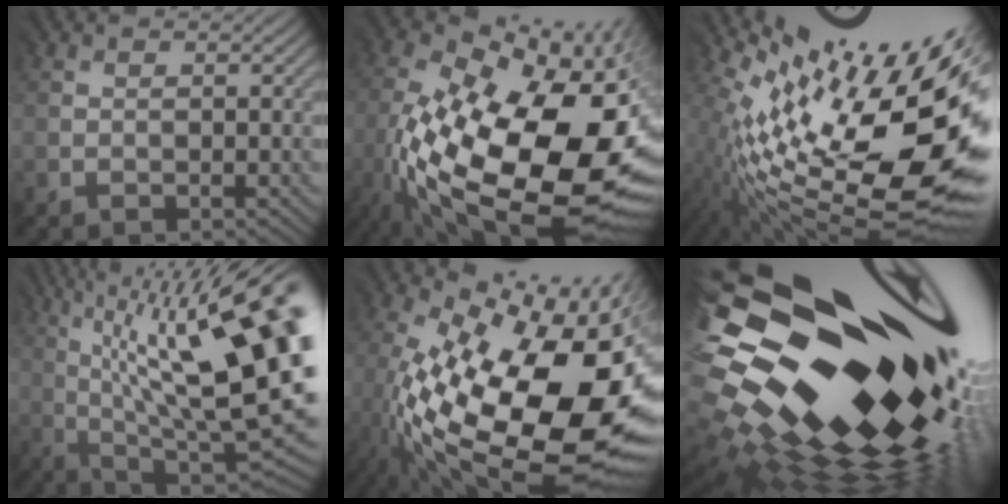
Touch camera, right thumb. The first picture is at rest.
{"total": 20.1, "force": [-6.2, 9.6, 16.5], "torque": [-0.325, -0.053, -0.083]}
{"total": 16.6, "force": [1.2, 6.3, 15.3], "torque": [-0.258, -0.035, 0.030]}
{"total": 19.3, "force": [4.2, 5.1, 18.1], "torque": [-0.261, 0.025, 0.078]}
{"total": 19.3, "force": [-4.3, 8.7, 16.7], "torque": [-0.325, -0.058, -0.053]}
{"total": 19.4, "force": [1.9, 10.2, 16.3], "torque": [-0.307, -0.005, 0.024]}